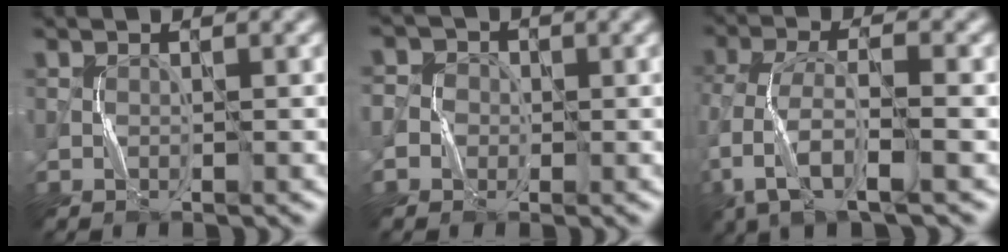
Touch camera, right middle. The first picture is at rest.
{"total": 3.2, "force": [-0.5, 3.1, 0.6], "torque": [0.017, 0.014, -0.035]}
{"total": 6.0, "force": [-2.1, 2.5, 5.0], "torque": [-0.112, -0.002, -0.049]}